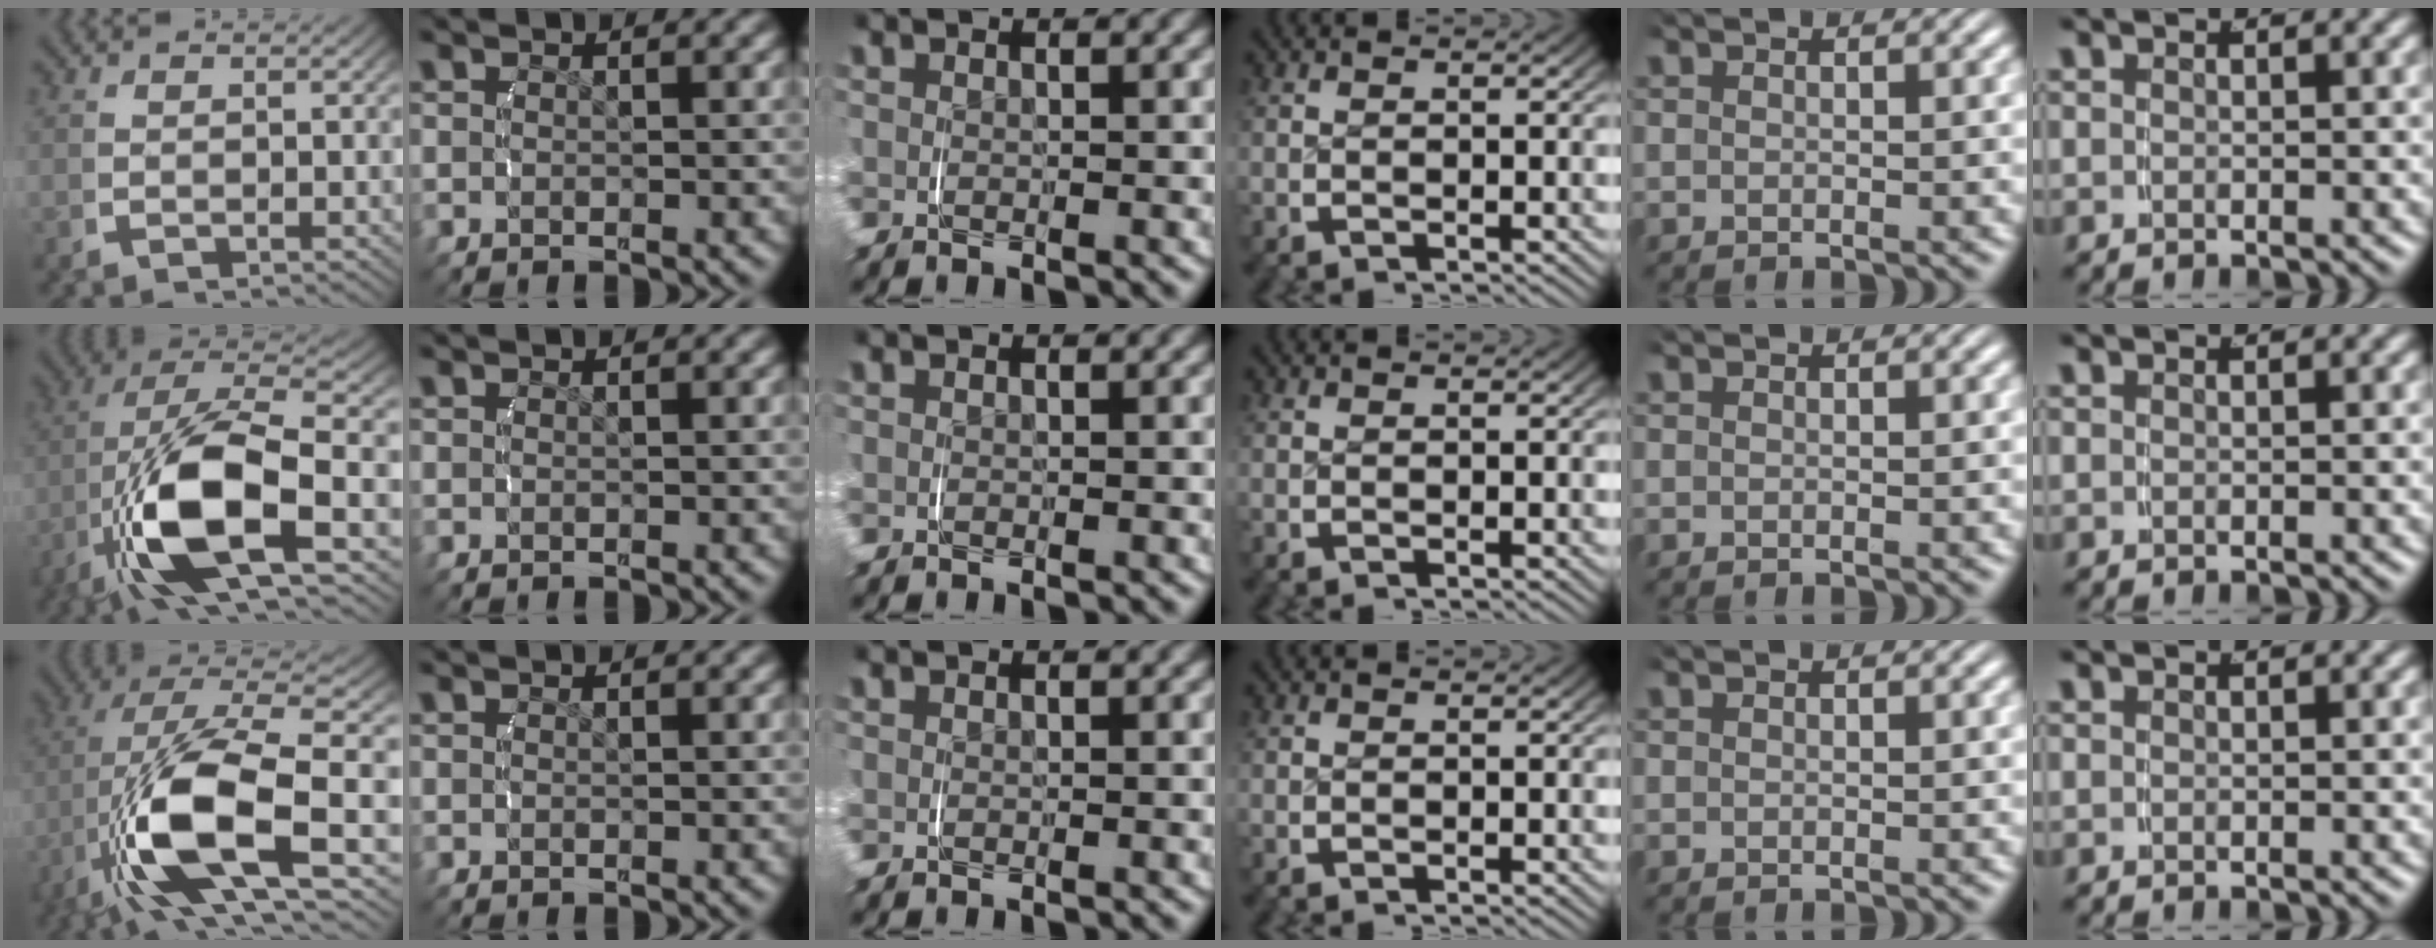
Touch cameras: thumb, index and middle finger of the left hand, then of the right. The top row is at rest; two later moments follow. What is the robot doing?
{"motion": "lift_and_place", "object": "camera"}